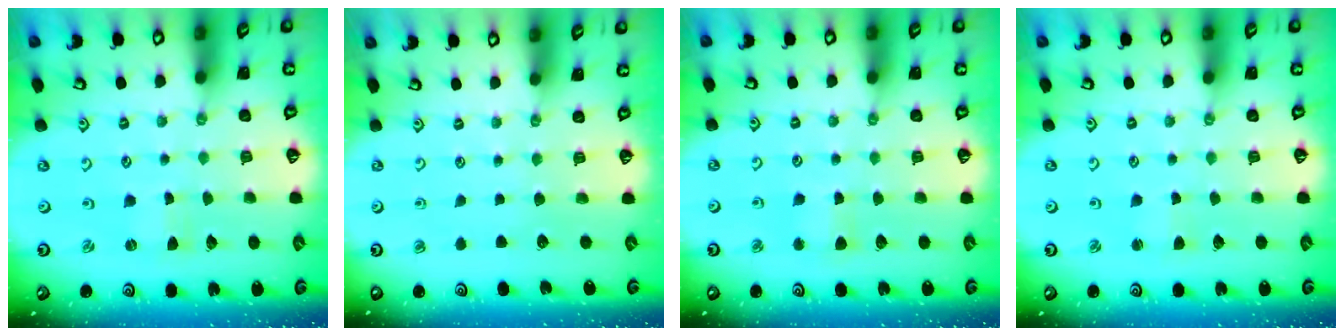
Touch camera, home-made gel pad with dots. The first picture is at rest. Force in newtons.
{"total": 0.0}
{"total": 3.8, "press": 3.8, "slide": 0.4}
{"total": 1.5, "press": 1.4, "slide": 0.2}